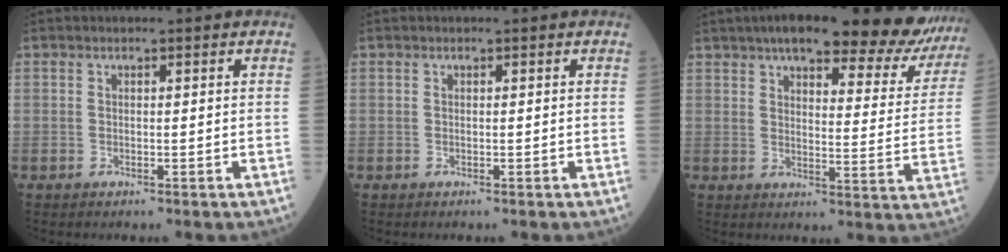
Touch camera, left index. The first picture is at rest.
{"total": 0.0}
{"total": 25.1, "force": [21.4, 5.2, 12.1], "torque": [-0.156, -0.027, 0.249]}